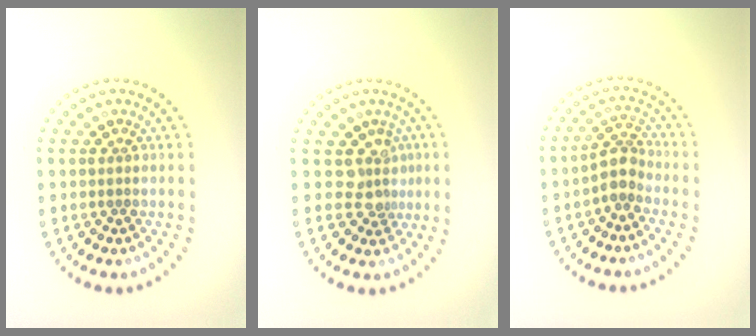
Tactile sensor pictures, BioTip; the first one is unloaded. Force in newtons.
{"total": 2.6, "press": 1.9, "slide": 1.7}
{"total": 2.6, "press": 2.1, "slide": 1.6}